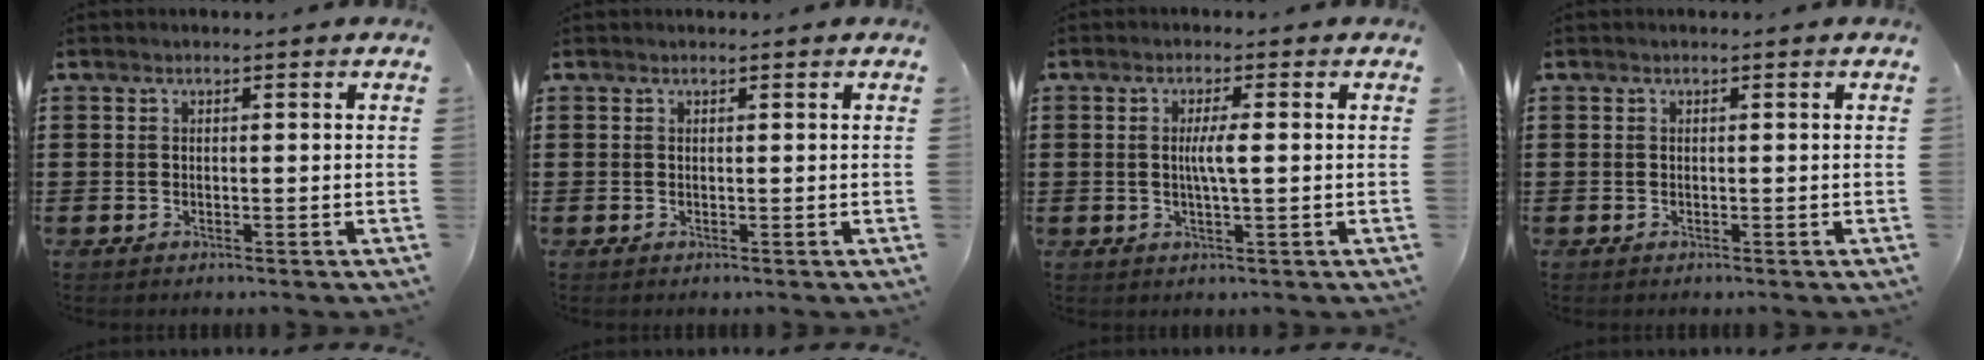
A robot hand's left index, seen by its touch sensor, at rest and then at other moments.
{"total": 0.0}
{"total": 3.3, "force": [0.1, 0.3, 3.3], "torque": [-0.063, -0.003, -0.001]}
{"total": 0.0}